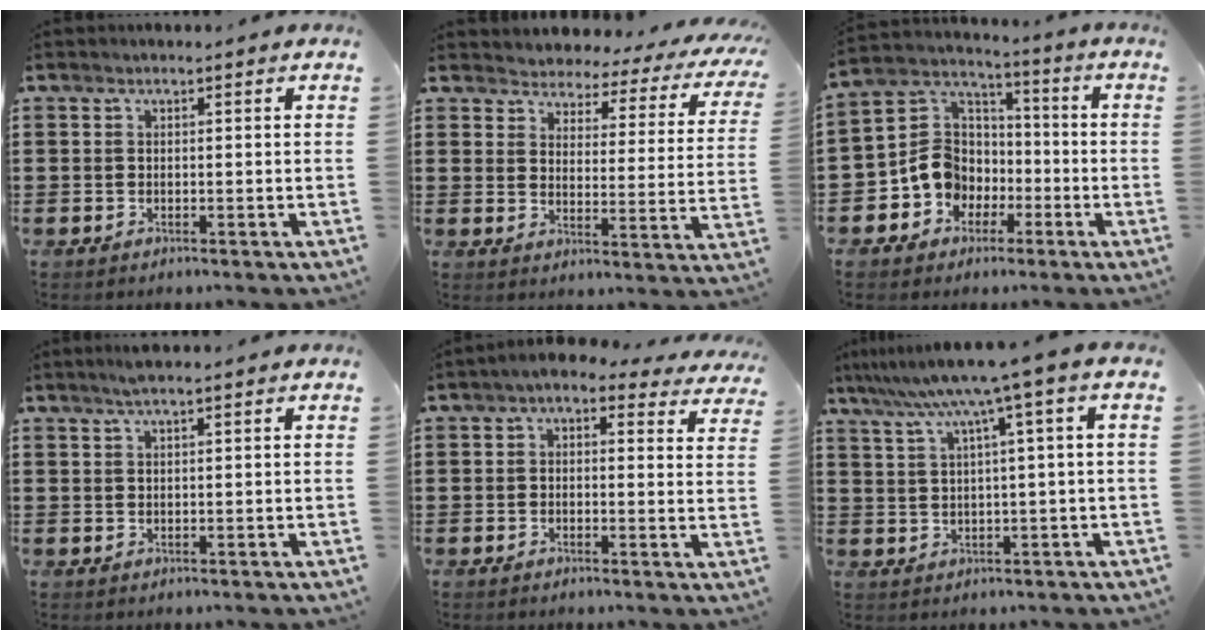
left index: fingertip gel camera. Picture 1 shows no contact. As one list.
[{"total": 3.0, "force": [2.9, 0.9, 0.2], "torque": [-0.026, -0.023, 0.041]}, {"total": 9.1, "force": [-3.0, 8.1, 2.8], "torque": [-0.107, 0.010, -0.063]}, {"total": 1.7, "force": [1.2, -0.1, 1.1], "torque": [-0.023, 0.001, 0.023]}, {"total": 2.0, "force": [0.8, 0.9, 1.6], "torque": [-0.035, -0.001, 0.011]}, {"total": 6.7, "force": [2.8, -0.5, 6.1], "torque": [-0.124, -0.018, 0.042]}]